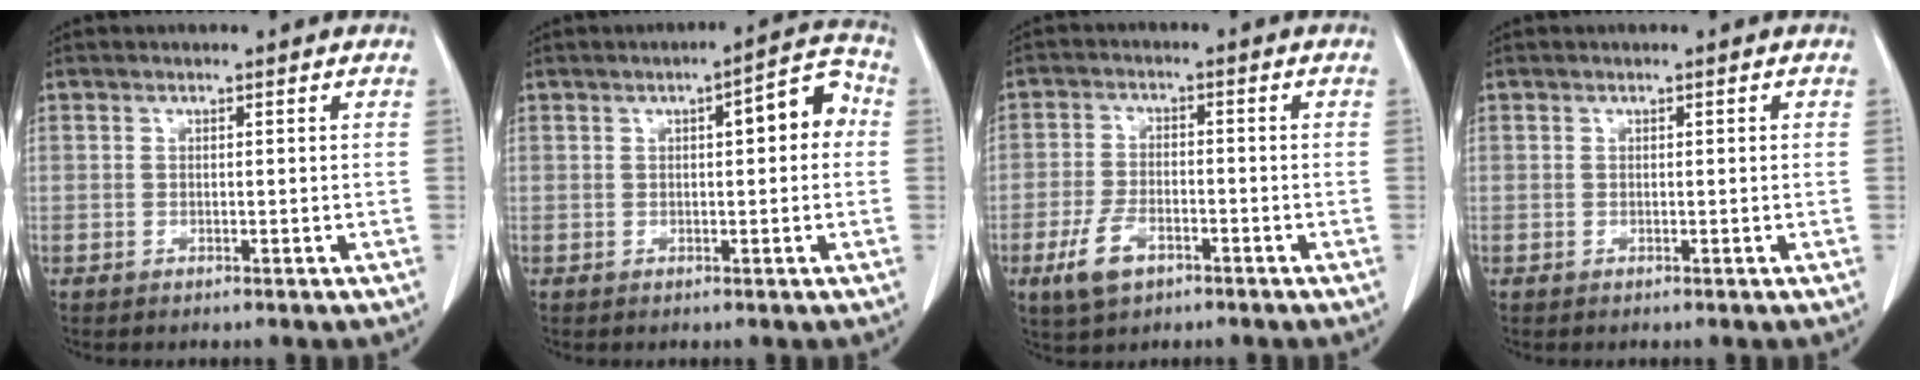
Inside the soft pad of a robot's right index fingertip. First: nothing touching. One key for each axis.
{"total": 6.3, "fx": 1.0, "fy": 1.8, "fz": 6.0, "tx": -0.072, "ty": 0.028, "tz": 0.007}
{"total": 6.0, "fx": -3.2, "fy": 3.0, "fz": 4.2, "tx": -0.090, "ty": -0.005, "tz": -0.054}
{"total": 0.0}